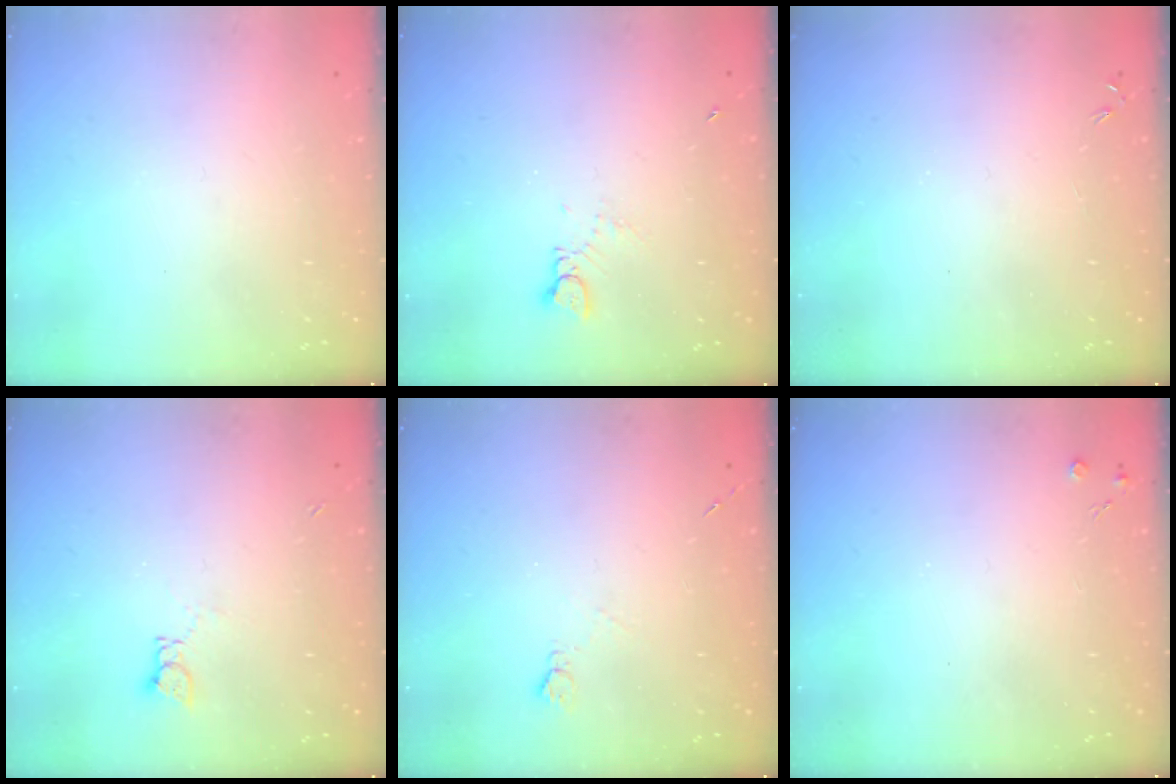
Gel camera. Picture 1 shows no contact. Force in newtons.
{"total": 1.5, "press": 1.4, "slide": 0.2}
{"total": 0.0}
{"total": 1.8, "press": 1.7, "slide": 0.3}
{"total": 4.5, "press": 4.5, "slide": 0.6}
{"total": 2.5, "press": 2.5, "slide": 0.5}